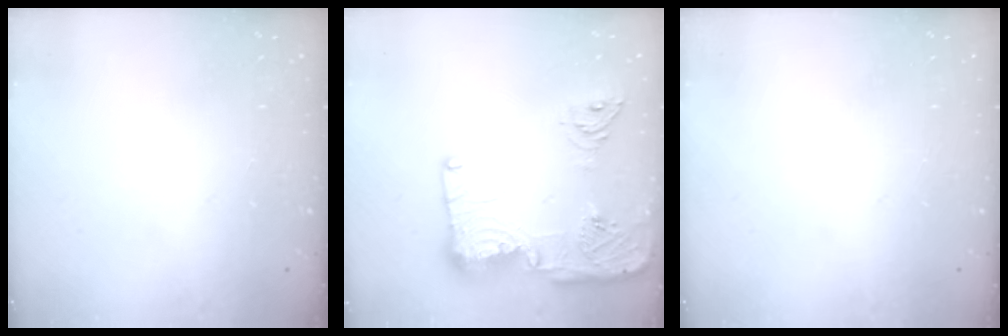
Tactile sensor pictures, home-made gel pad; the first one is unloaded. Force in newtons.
{"total": 18.5, "press": 18.4, "slide": 2.0}
{"total": 0.0}